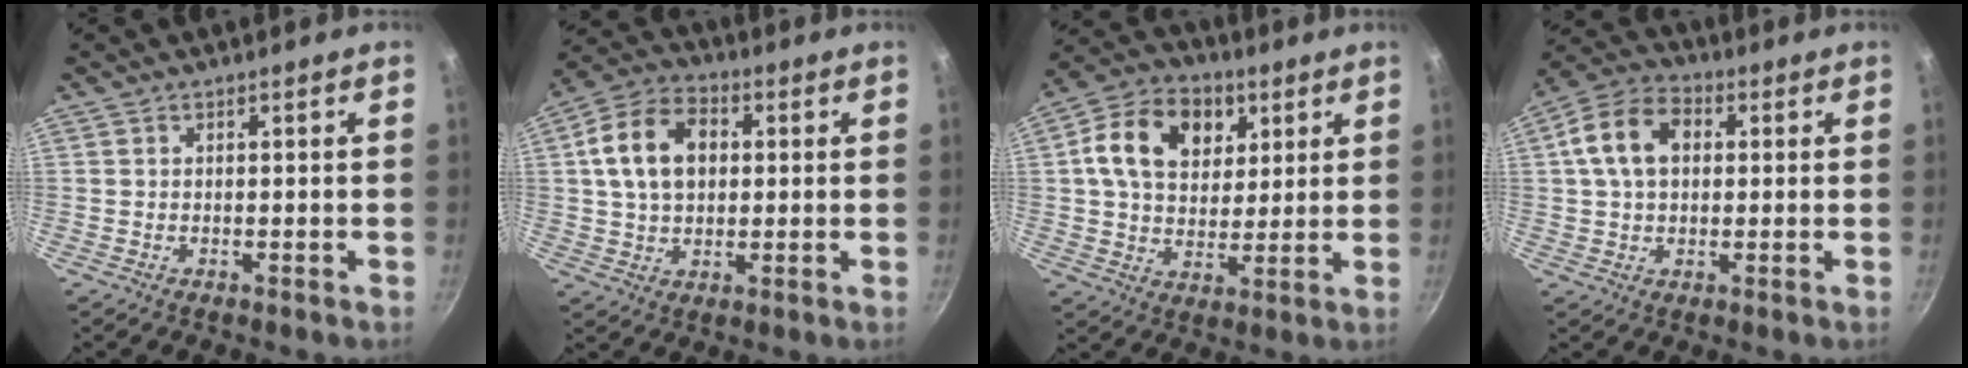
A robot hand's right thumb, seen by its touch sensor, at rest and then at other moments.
{"total": 13.3, "force": [2.4, 9.4, 9.1], "torque": [-0.144, 0.016, 0.029]}
{"total": 15.6, "force": [5.1, 11.3, 9.4], "torque": [-0.137, -0.002, 0.073]}
{"total": 11.5, "force": [2.1, 8.1, 7.9], "torque": [-0.123, 0.020, 0.022]}